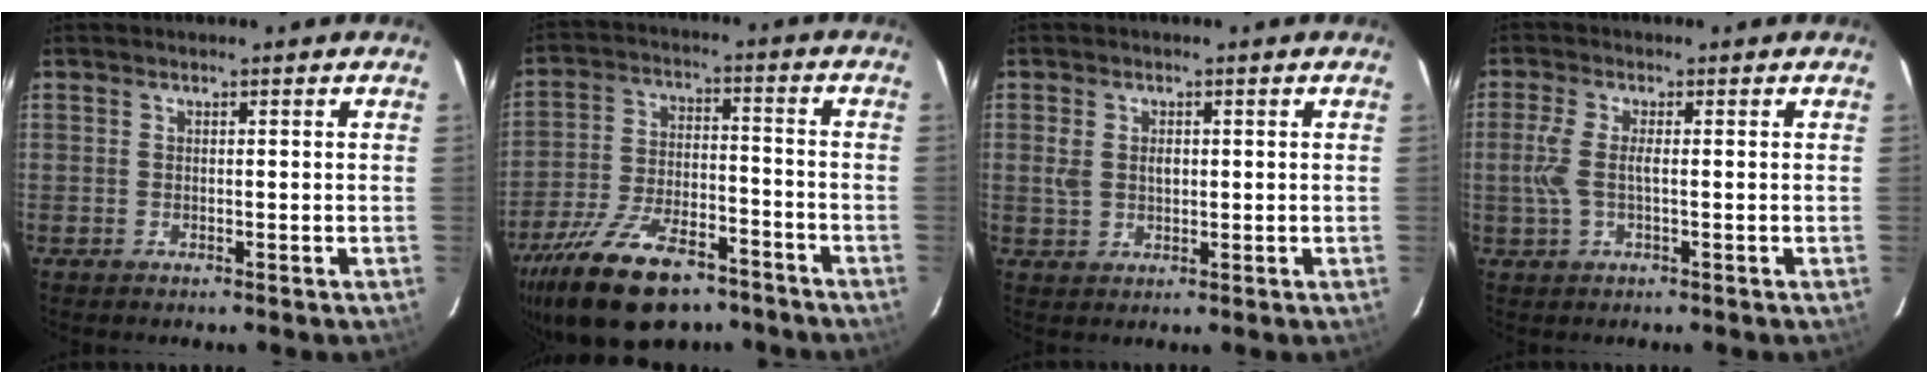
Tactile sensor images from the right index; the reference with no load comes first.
{"total": 20.7, "force": [-14.7, 8.9, 11.6], "torque": [-0.238, -0.024, -0.236]}
{"total": 3.7, "force": [0.5, 2.7, 2.6], "torque": [-0.049, 0.003, 0.013]}
{"total": 4.6, "force": [-0.2, 1.3, 4.4], "torque": [-0.098, 0.001, -0.003]}